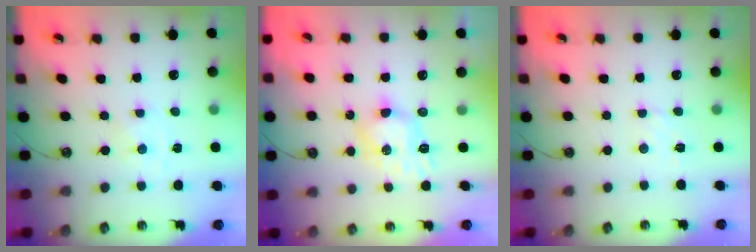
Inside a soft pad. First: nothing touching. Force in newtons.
{"total": 7.7, "press": 7.7, "slide": 0.2}
{"total": 3.5, "press": 3.5, "slide": 0.5}